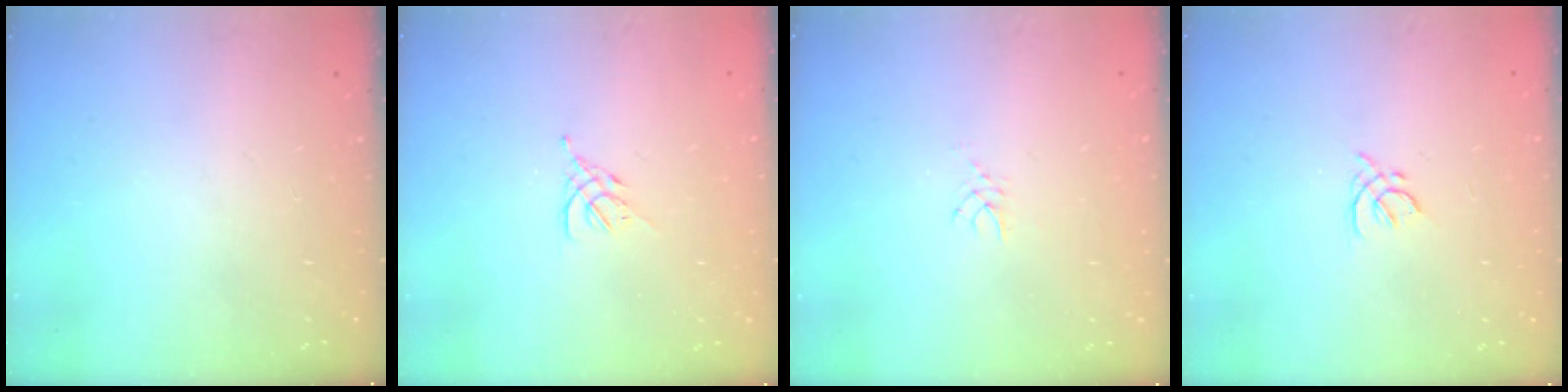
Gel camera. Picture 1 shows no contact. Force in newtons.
{"total": 3.0, "press": 2.8, "slide": 0.8}
{"total": 2.7, "press": 2.7, "slide": 0.4}
{"total": 2.0, "press": 2.0, "slide": 0.6}